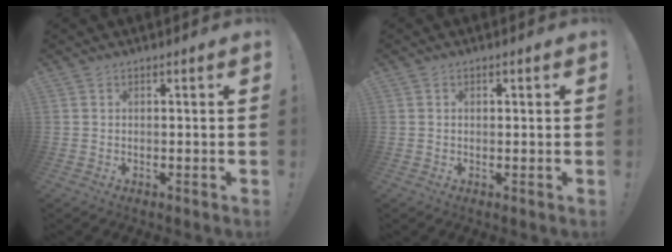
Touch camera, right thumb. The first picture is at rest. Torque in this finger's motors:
{"motor_torque": [0.03, -0.16, -0.27, 0.18, 0.01]}